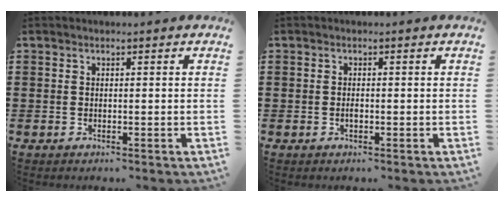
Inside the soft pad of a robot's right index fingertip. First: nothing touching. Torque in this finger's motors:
{"motor_torque": [2.14, 0.00, 0.16, 0.02]}